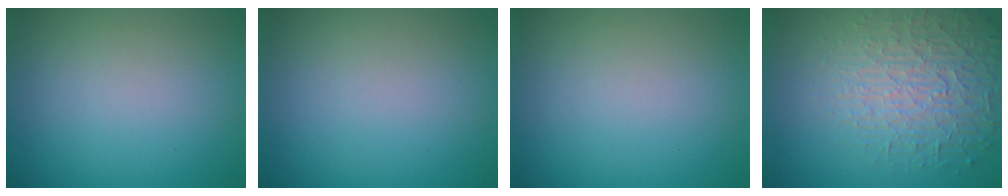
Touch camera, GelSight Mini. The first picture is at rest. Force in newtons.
{"total": 0.0}
{"total": 0.0}
{"total": 5.9, "press": 4.7, "slide": 3.5}